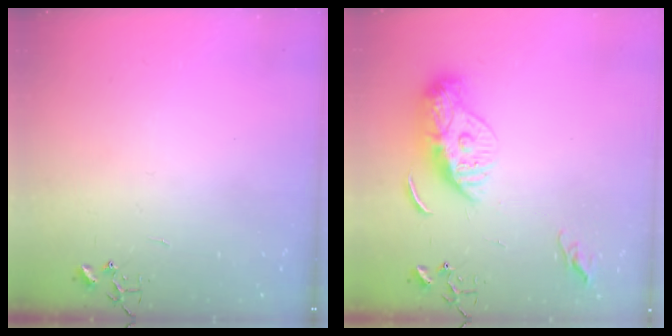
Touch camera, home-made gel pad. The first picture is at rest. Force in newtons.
{"total": 11.6, "press": 11.6, "slide": 0.9}